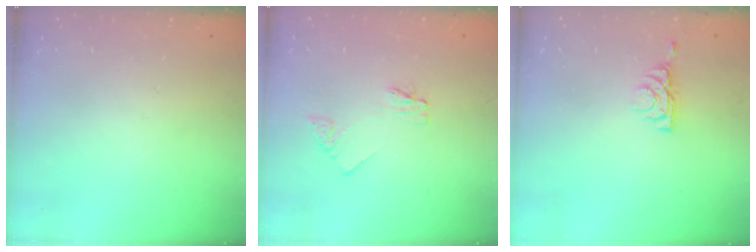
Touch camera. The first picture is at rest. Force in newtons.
{"total": 2.2, "press": 2.2, "slide": 0.3}
{"total": 5.0, "press": 4.9, "slide": 0.9}